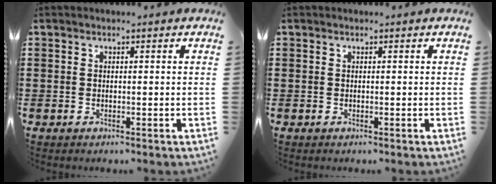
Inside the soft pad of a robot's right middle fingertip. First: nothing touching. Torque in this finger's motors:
{"motor_torque": [0.00, 0.00, 0.01, -0.01]}